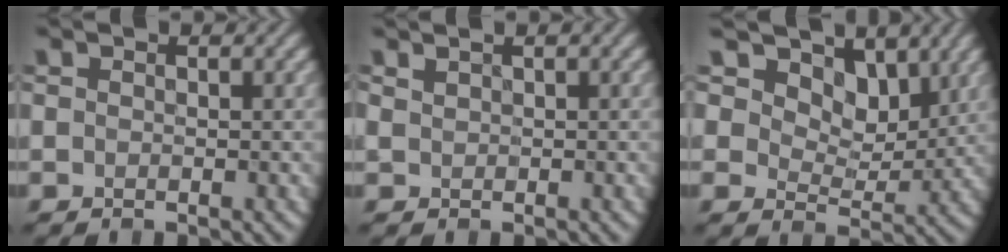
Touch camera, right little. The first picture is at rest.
{"total": 0.8, "force": [0.7, 0.2, 0.4], "torque": [-0.011, 0.005, 0.018]}
{"total": 8.3, "force": [5.3, 4.8, 4.3], "torque": [-0.088, -0.020, 0.086]}